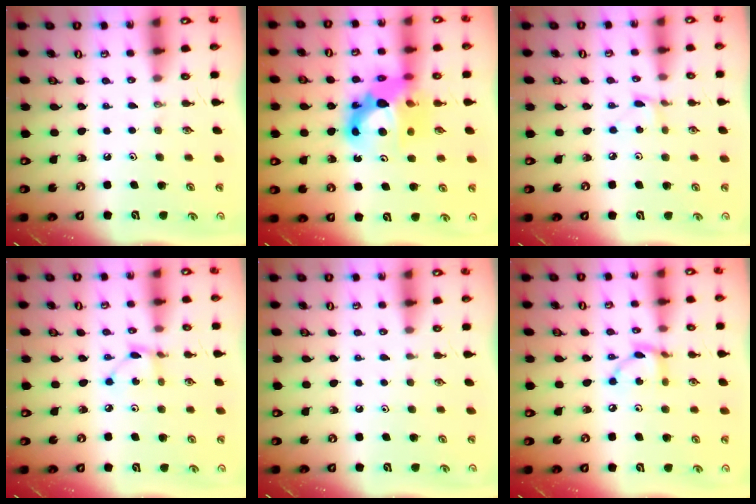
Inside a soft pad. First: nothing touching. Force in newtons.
{"total": 14.3, "press": 14.3, "slide": 1.2}
{"total": 2.1, "press": 2.1, "slide": 0.3}
{"total": 2.8, "press": 2.8, "slide": 0.1}
{"total": 1.3, "press": 1.2, "slide": 0.3}
{"total": 7.1, "press": 7.1, "slide": 0.1}